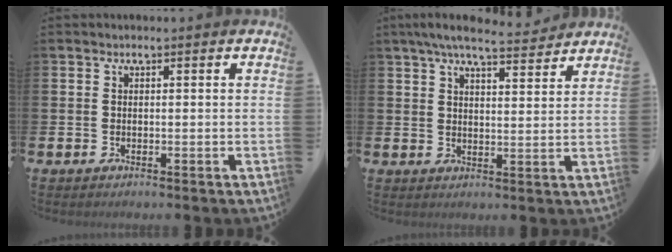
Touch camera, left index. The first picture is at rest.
{"total": 6.6, "force": [6.0, 0.8, 2.4], "torque": [-0.054, -0.024, 0.107]}